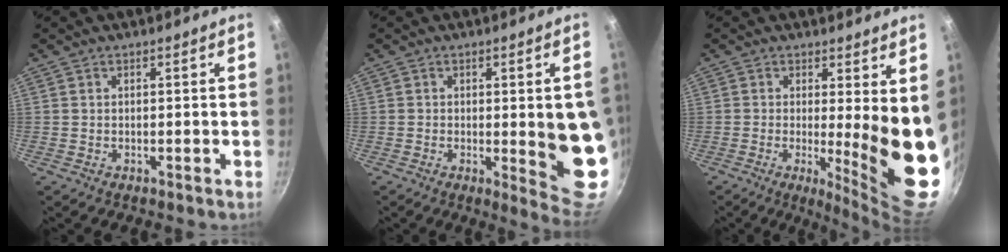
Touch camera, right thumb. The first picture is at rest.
{"total": 11.4, "force": [-0.4, 3.0, 11.0], "torque": [-0.111, -0.015, 0.000]}
{"total": 13.5, "force": [0.2, 3.0, 13.1], "torque": [-0.150, -0.039, 0.010]}